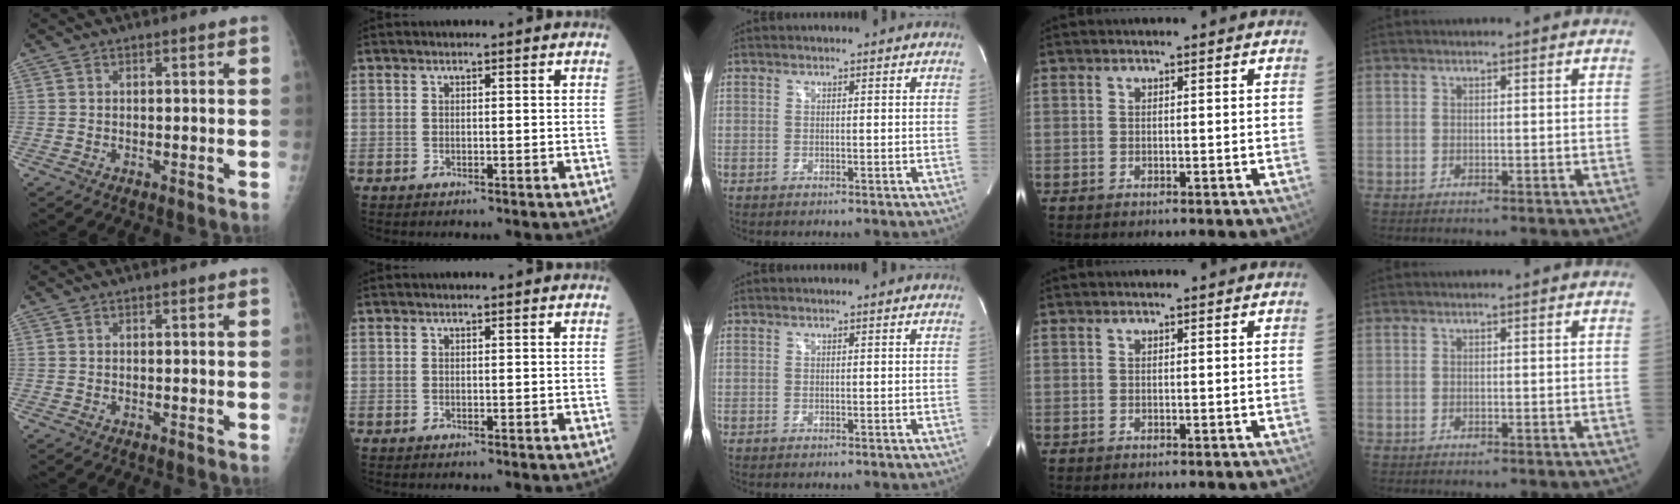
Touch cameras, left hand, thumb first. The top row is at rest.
{}